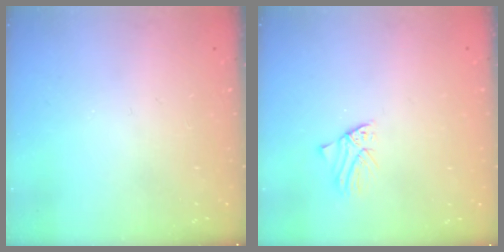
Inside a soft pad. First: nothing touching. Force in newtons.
{"total": 0.8, "press": 0.8, "slide": 0.1}